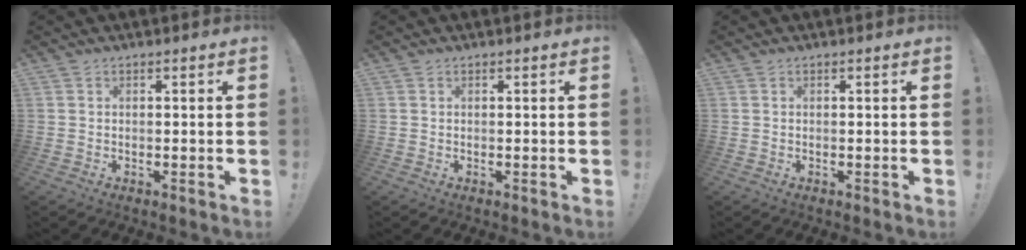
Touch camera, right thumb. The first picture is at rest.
{"total": 0.0}
{"total": 0.0}